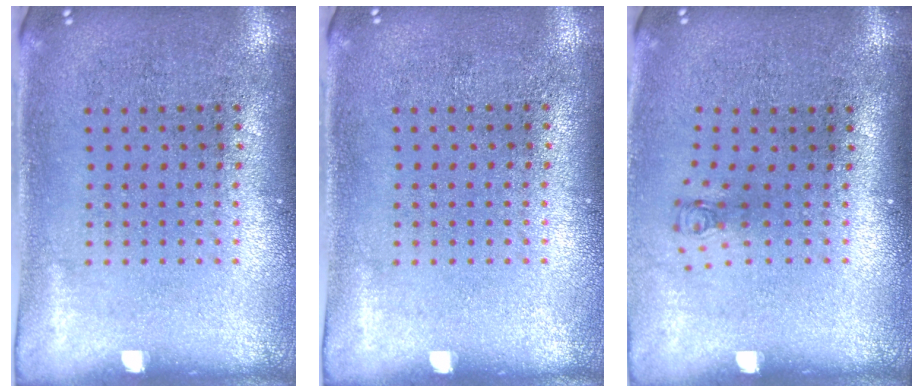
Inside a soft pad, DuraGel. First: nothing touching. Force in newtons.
{"total": 0.0}
{"total": 0.7, "press": 0.4, "slide": 0.6}